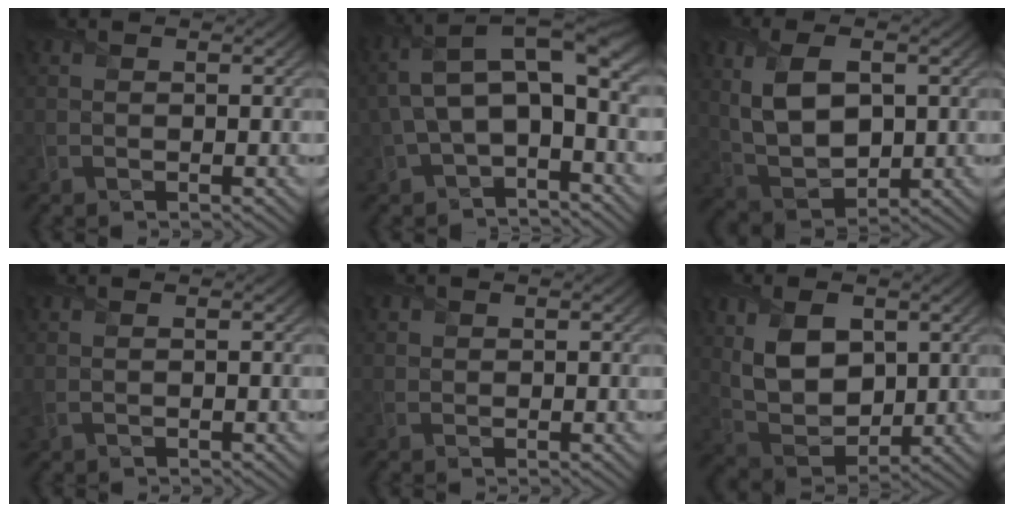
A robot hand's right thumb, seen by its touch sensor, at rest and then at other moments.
{"total": 10.2, "force": [0.4, 5.0, 8.9], "torque": [-0.179, 0.007, 0.005]}
{"total": 9.3, "force": [2.0, 5.3, 7.4], "torque": [-0.174, -0.002, 0.040]}
{"total": 1.0, "force": [0.1, 0.5, 0.9], "torque": [-0.028, 0.002, 0.001]}
{"total": 1.1, "force": [0.7, 0.8, -0.1], "torque": [0.003, -0.002, 0.014]}
{"total": 9.8, "force": [2.8, 6.2, 7.0], "torque": [-0.165, -0.004, 0.056]}